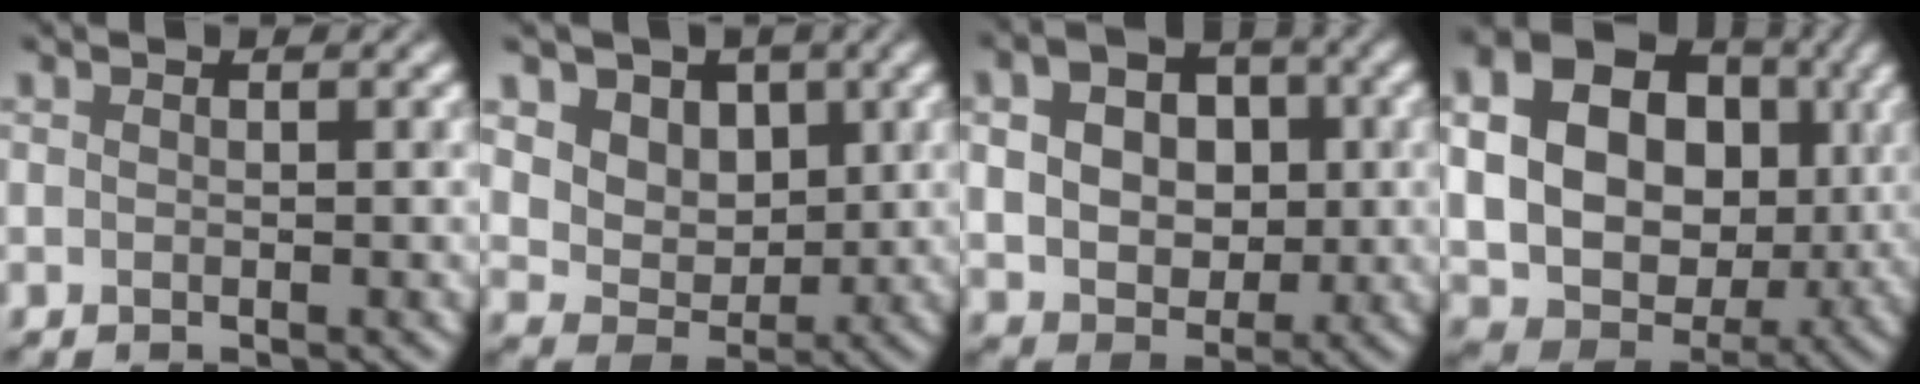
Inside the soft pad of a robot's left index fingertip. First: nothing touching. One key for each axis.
{"total": 7.9, "fx": 3.6, "fy": 6.1, "fz": 3.5, "tx": -0.070, "ty": 0.001, "tz": 0.059}
{"total": 7.6, "fx": 1.3, "fy": 5.5, "fz": 5.1, "tx": -0.096, "ty": 0.007, "tz": 0.023}
{"total": 19.4, "fx": 3.9, "fy": 15.9, "fz": 10.4, "tx": -0.199, "ty": 0.025, "tz": 0.072}